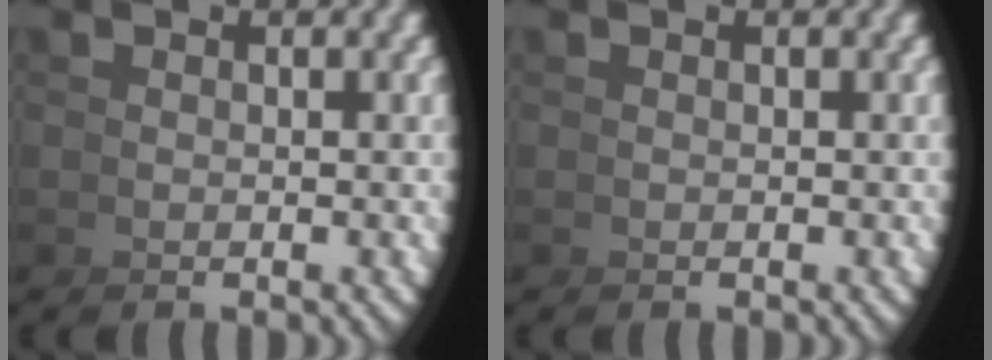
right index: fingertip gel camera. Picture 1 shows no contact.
{"total": 0.0}